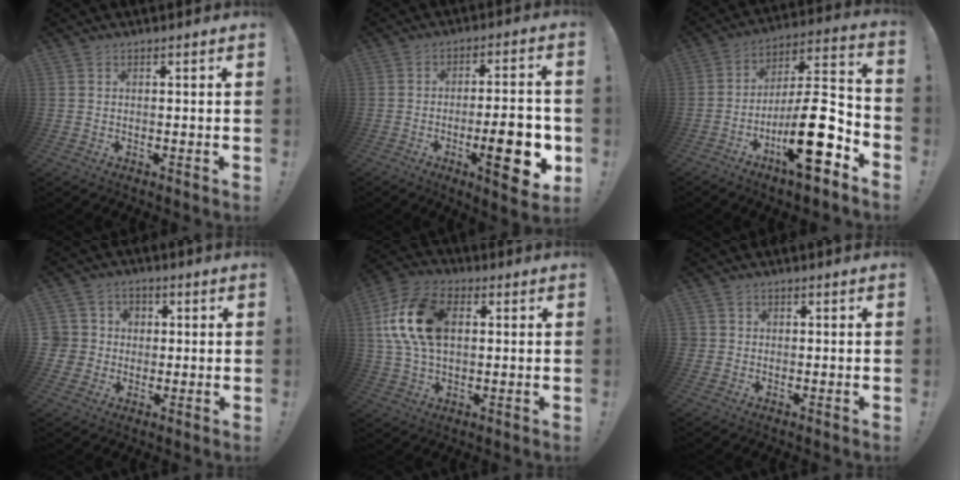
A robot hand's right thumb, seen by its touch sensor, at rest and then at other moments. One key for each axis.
{"total": 15.9, "fx": -4.9, "fy": 4.3, "fz": 14.5, "tx": -0.189, "ty": 0.005, "tz": -0.066}
{"total": 20.8, "fx": -8.8, "fy": 6.3, "fz": 17.8, "tx": -0.292, "ty": 0.051, "tz": -0.138}
{"total": 7.7, "fx": 0.1, "fy": 7.5, "fz": 1.5, "tx": -0.022, "ty": 0.004, "tz": 0.007}
{"total": 17.8, "fx": 3.4, "fy": 11.5, "fz": 13.2, "tx": -0.232, "ty": 0.007, "tz": 0.065}
{"total": 1.9, "fx": 0.0, "fy": 1.8, "fz": 0.2, "tx": -0.003, "ty": 0.002, "tz": 0.001}